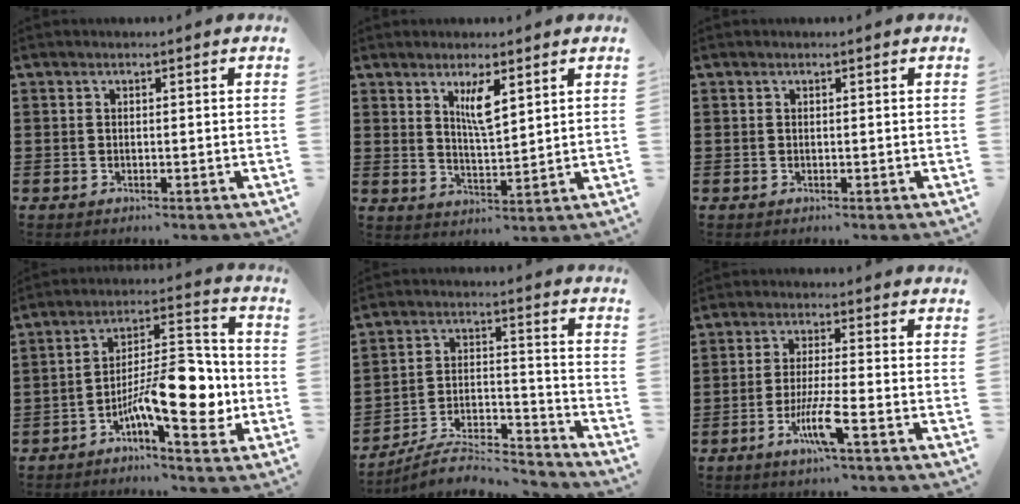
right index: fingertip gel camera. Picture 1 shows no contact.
{"total": 4.9, "force": [2.5, 1.3, 4.0], "torque": [-0.077, 0.001, 0.040]}
{"total": 0.0}
{"total": 12.6, "force": [-4.3, 4.6, 10.9], "torque": [-0.178, -0.002, -0.079]}
{"total": 7.1, "force": [-6.5, 1.3, 2.5], "torque": [-0.038, 0.006, -0.126]}
{"total": 6.6, "force": [-3.2, 0.3, 5.8], "torque": [-0.114, -0.014, -0.058]}